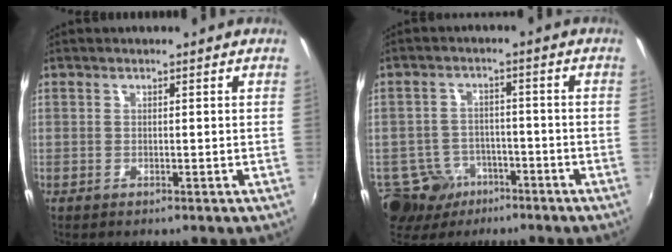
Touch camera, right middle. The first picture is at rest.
{"total": 8.1, "force": [-5.0, 6.1, 1.8], "torque": [-0.055, 0.013, -0.075]}